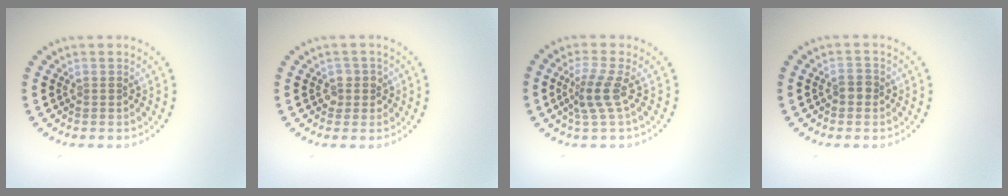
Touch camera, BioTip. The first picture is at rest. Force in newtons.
{"total": 1.4, "press": 1.3, "slide": 0.6}
{"total": 2.6, "press": 1.9, "slide": 1.8}
{"total": 1.3, "press": 1.3, "slide": 0.5}